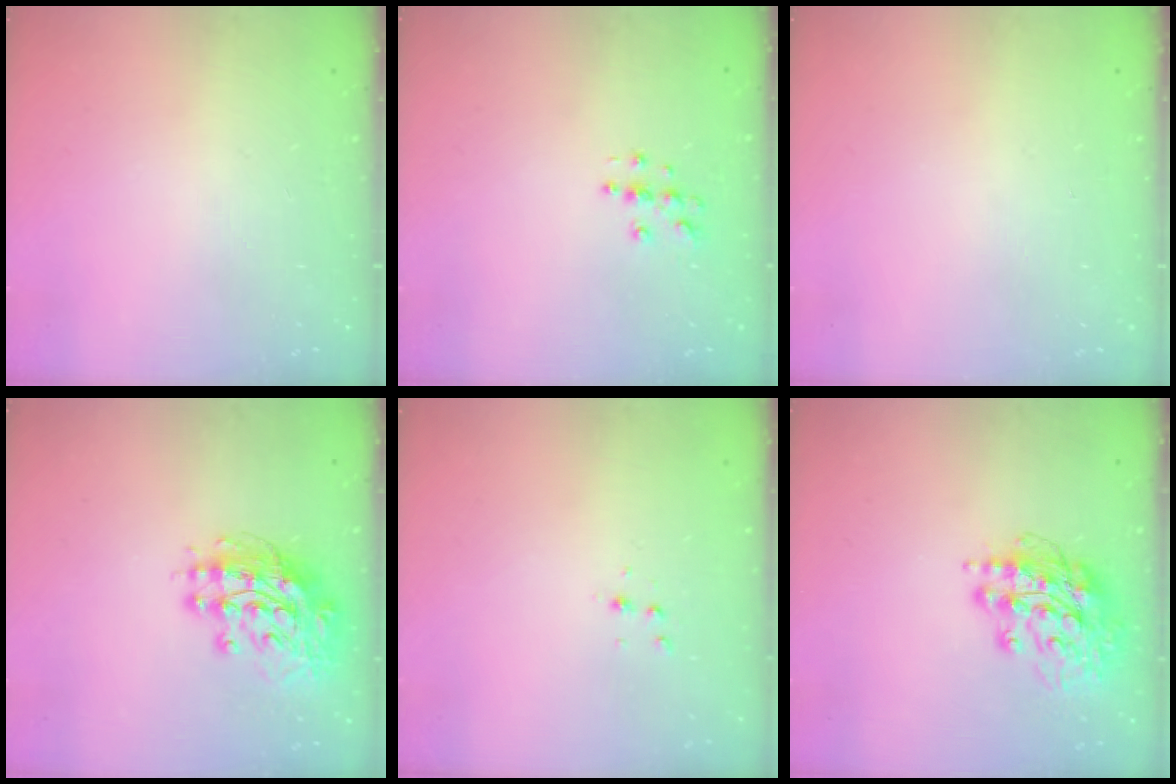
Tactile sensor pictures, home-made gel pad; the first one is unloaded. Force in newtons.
{"total": 4.6, "press": 4.6, "slide": 0.3}
{"total": 0.0}
{"total": 13.1, "press": 13.0, "slide": 1.6}
{"total": 3.6, "press": 3.5, "slide": 0.9}
{"total": 16.7, "press": 16.7, "slide": 1.6}